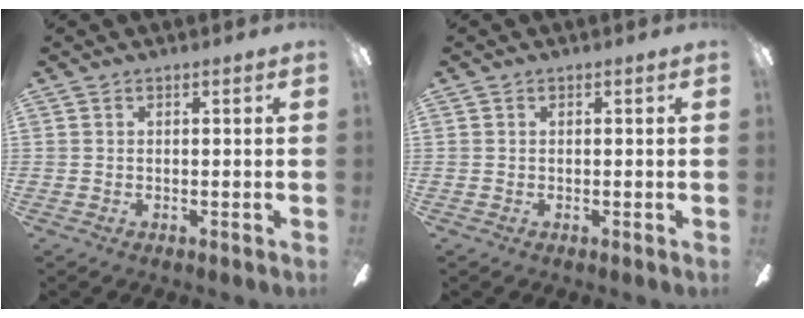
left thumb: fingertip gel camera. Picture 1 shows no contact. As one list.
[{"total": 0.0}]